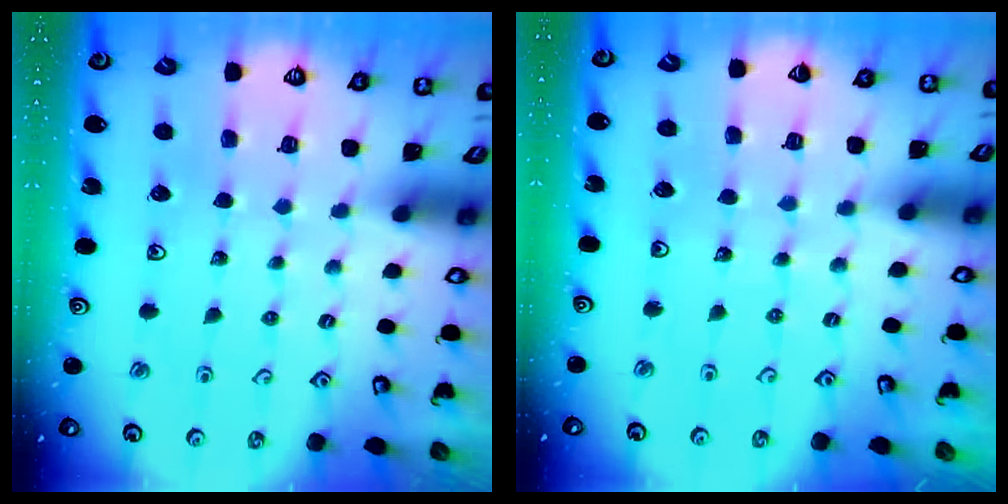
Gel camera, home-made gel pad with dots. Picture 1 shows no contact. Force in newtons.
{"total": 3.4, "press": 3.4, "slide": 0.4}